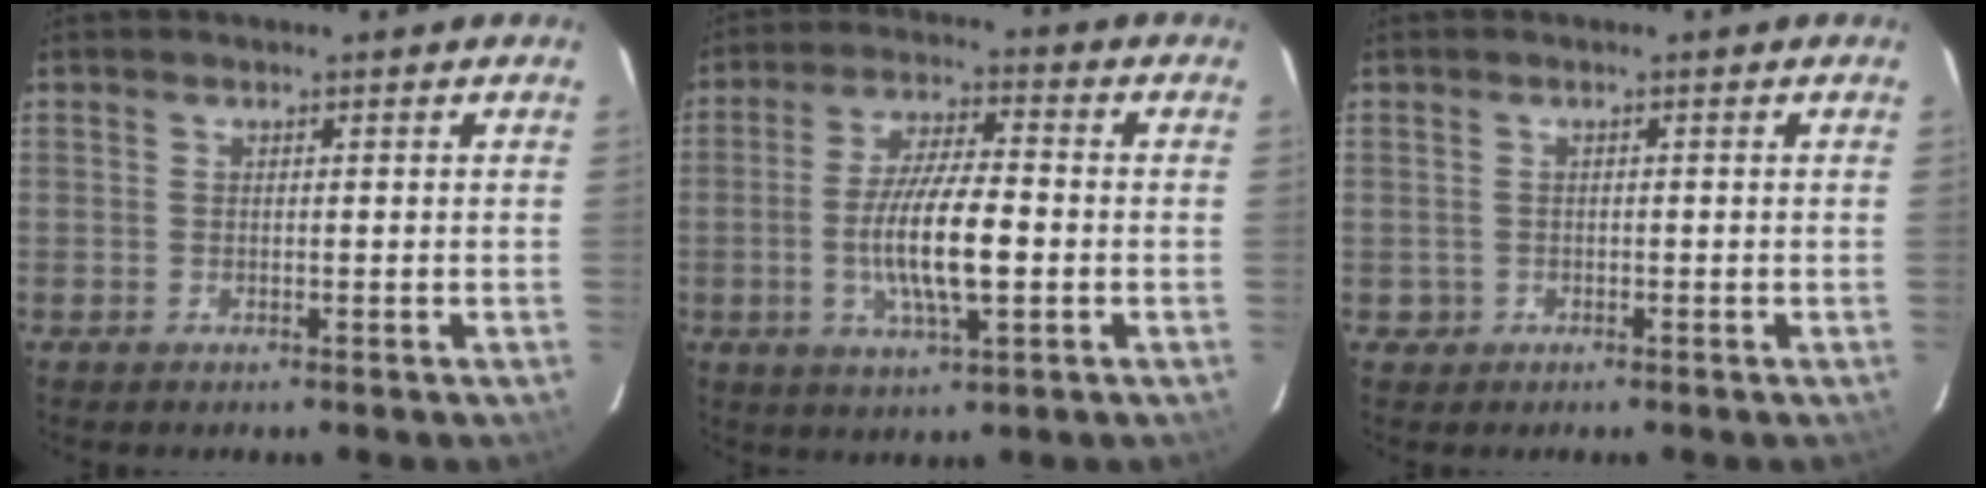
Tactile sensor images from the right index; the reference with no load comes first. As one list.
[{"total": 11.8, "force": [-2.2, 2.8, 11.2], "torque": [-0.213, -0.004, -0.039]}, {"total": 1.8, "force": [-0.4, 1.8, 0.0], "torque": [-0.002, 0.006, -0.002]}]